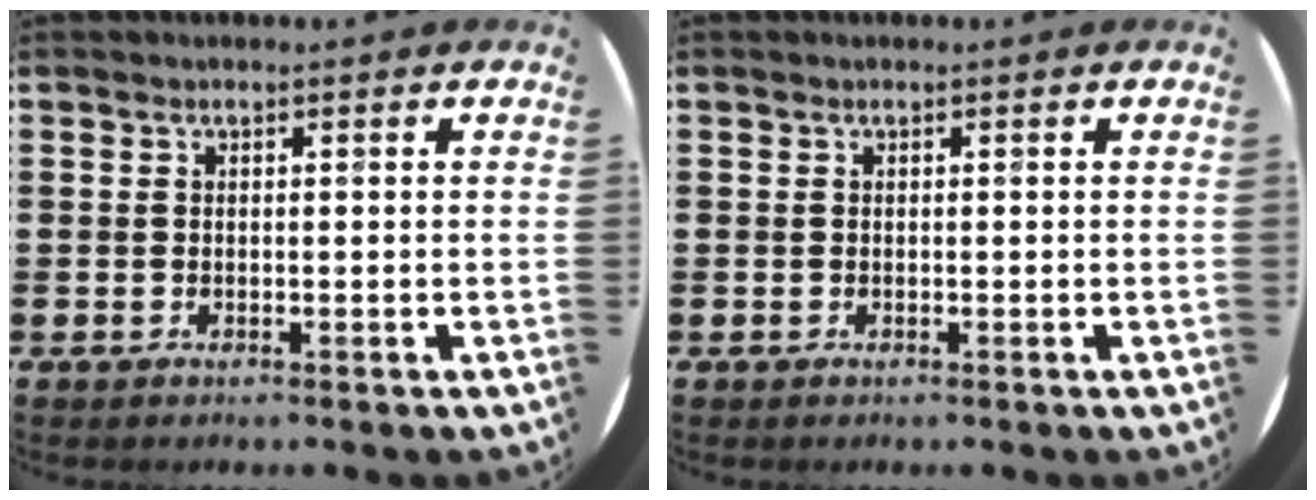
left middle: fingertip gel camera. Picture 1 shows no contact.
{"total": 0.0}